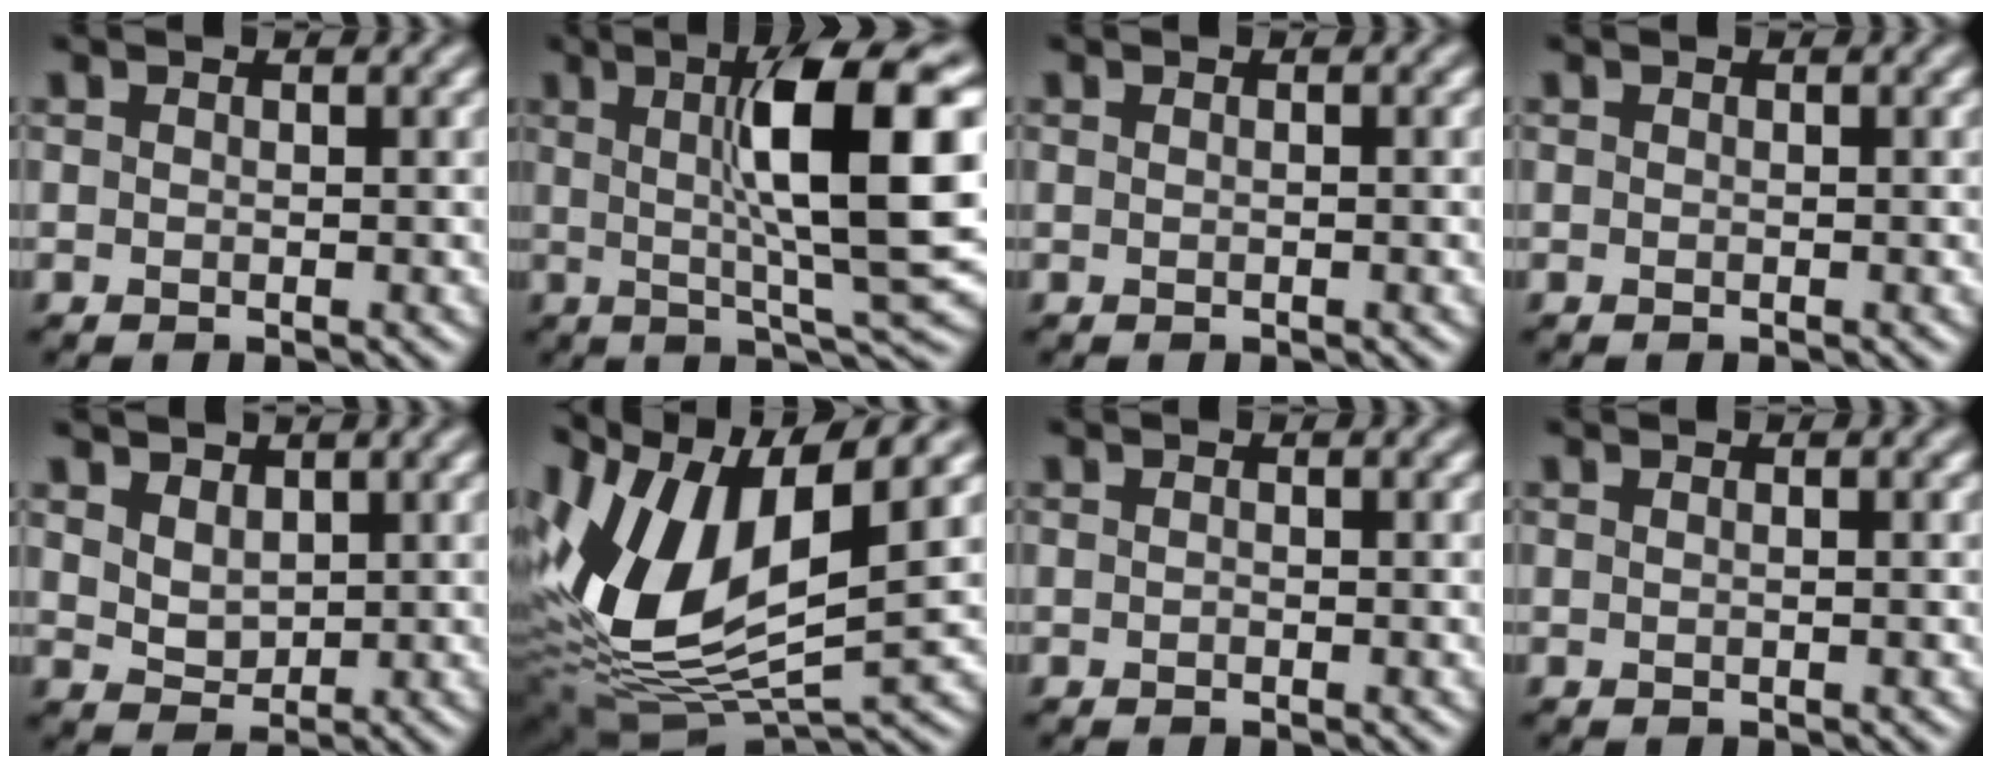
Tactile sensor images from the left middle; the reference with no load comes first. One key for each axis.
{"total": 11.0, "fx": 1.4, "fy": 1.9, "fz": 10.8, "tx": -0.142, "ty": 0.008, "tz": 0.027}
{"total": 0.8, "fx": -0.5, "fy": 0.3, "fz": 0.5, "tx": 0.000, "ty": 0.004, "tz": -0.013}
{"total": 0.0}
{"total": 3.4, "fx": 1.7, "fy": 2.4, "fz": 1.8, "tx": -0.048, "ty": 0.009, "tz": 0.044}
{"total": 12.6, "fx": 2.3, "fy": 6.5, "fz": 10.5, "tx": -0.219, "ty": 0.008, "tz": 0.041}
{"total": 0.7, "fx": -0.6, "fy": -0.2, "fz": -0.2, "tx": 0.003, "ty": 0.001, "tz": -0.007}
{"total": 1.0, "fx": -0.5, "fy": 0.4, "fz": 0.8, "tx": 0.000, "ty": 0.003, "tz": -0.014}